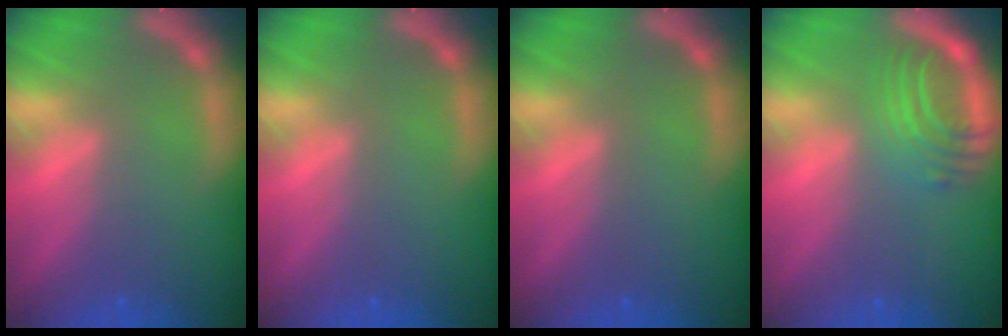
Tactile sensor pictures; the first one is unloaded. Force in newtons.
{"total": 0.0}
{"total": 0.0}
{"total": 6.1}